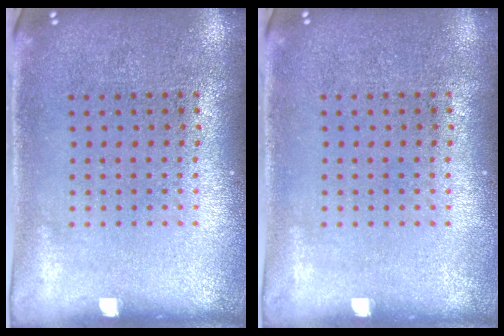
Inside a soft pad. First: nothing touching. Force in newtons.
{"total": 0.0}